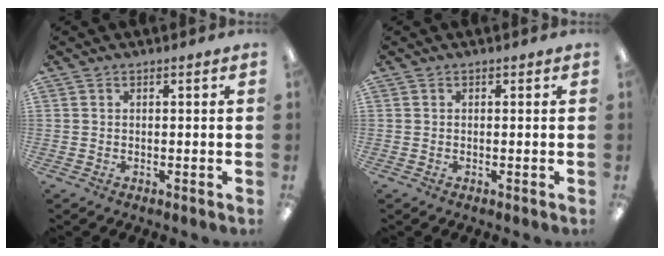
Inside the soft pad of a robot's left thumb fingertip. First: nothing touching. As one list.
[{"total": 0.0}]